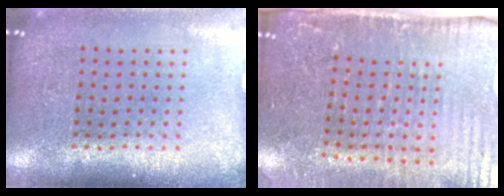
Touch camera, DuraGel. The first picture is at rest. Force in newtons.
{"total": 4.5, "press": 3.7, "slide": 2.4}